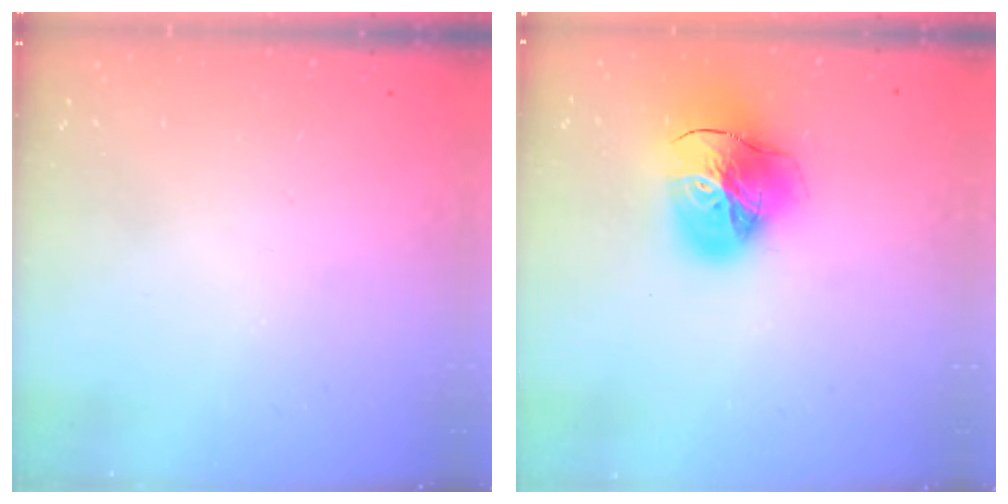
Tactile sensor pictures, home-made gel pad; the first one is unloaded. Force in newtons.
{"total": 23.3, "press": 23.2, "slide": 2.4}